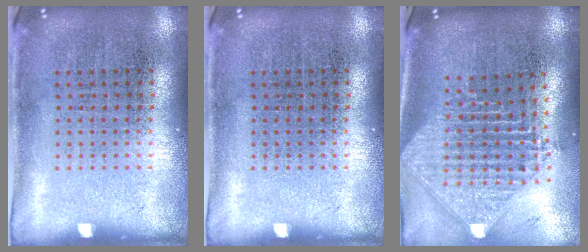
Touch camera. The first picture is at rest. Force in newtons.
{"total": 0.0}
{"total": 2.3, "press": 1.8, "slide": 1.5}